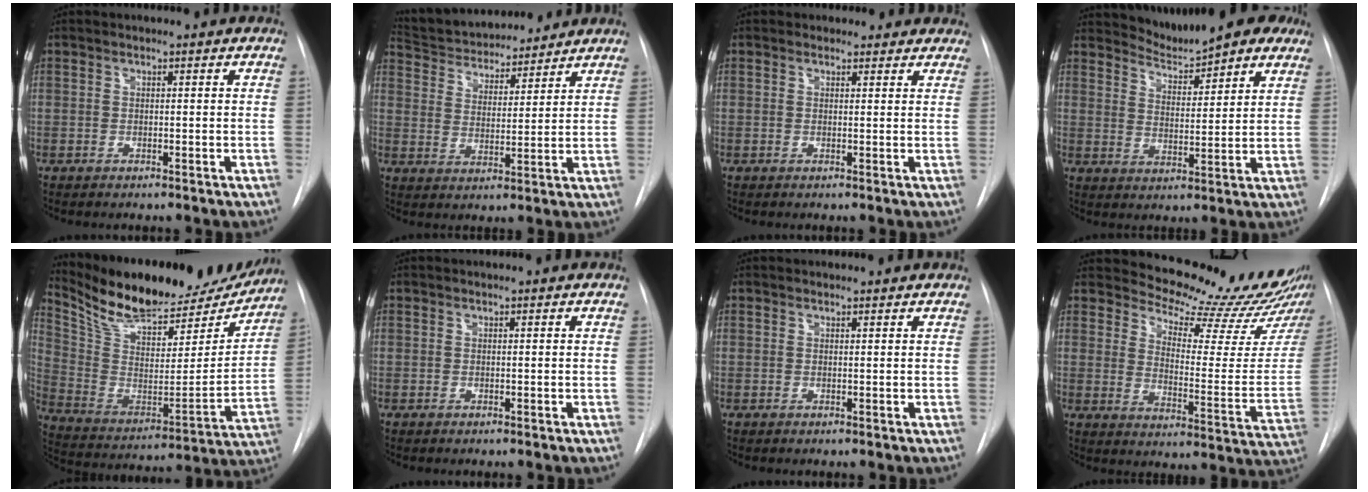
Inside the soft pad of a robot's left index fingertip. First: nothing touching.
{"total": 14.6, "force": [13.5, 3.5, 4.3], "torque": [-0.073, 0.017, 0.220]}
{"total": 3.4, "force": [3.0, 1.7, 0.1], "torque": [0.012, -0.003, 0.018]}
{"total": 9.9, "force": [9.2, 2.0, 3.2], "torque": [-0.039, -0.008, 0.130]}
{"total": 25.3, "force": [22.3, 7.1, 9.5], "torque": [-0.175, -0.029, 0.337]}
{"total": 0.0}
{"total": 0.6, "force": [0.6, 0.1, -0.1], "torque": [-0.008, 0.001, 0.007]}
{"total": 18.5, "force": [17.5, 1.4, 6.0], "torque": [-0.086, -0.114, 0.211]}